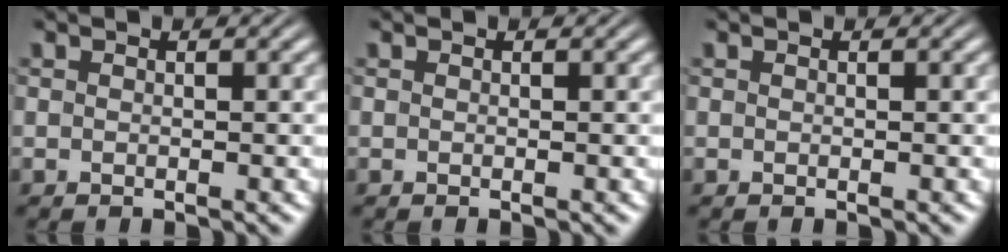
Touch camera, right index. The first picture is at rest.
{"total": 0.0}
{"total": 0.0}